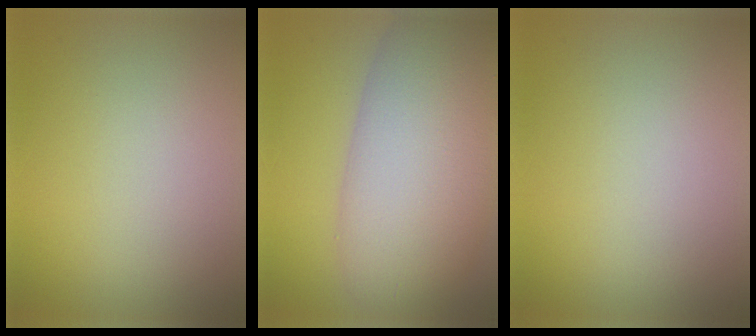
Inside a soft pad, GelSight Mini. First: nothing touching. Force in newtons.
{"total": 12.3, "press": 12.3, "slide": 0.7}
{"total": 0.0}